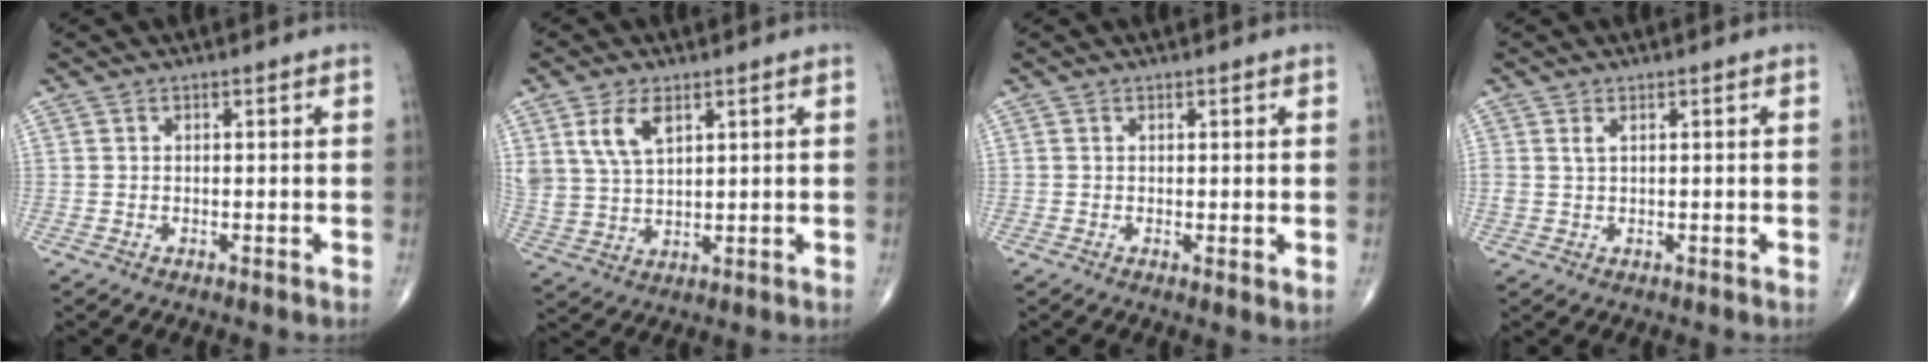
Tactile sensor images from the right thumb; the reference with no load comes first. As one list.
[{"total": 7.7, "force": [3.7, 4.3, 5.3], "torque": [-0.099, -0.012, 0.082]}, {"total": 1.6, "force": [0.2, 0.4, 1.6], "torque": [-0.028, -0.009, 0.002]}, {"total": 1.5, "force": [0.6, 0.7, 1.1], "torque": [-0.029, 0.006, 0.019]}]